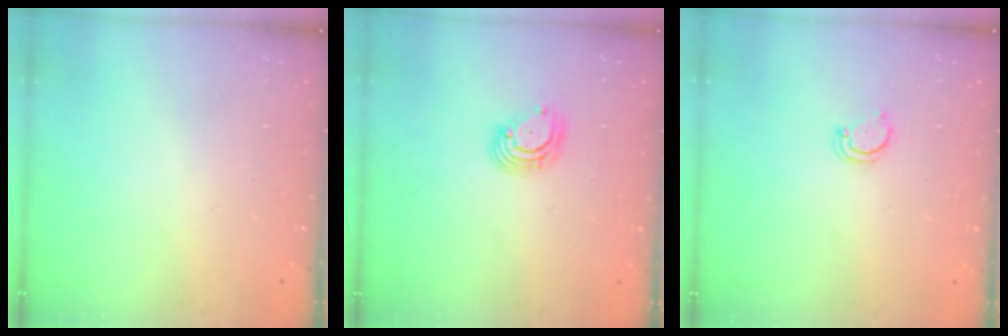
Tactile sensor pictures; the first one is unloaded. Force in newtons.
{"total": 4.9, "press": 4.9, "slide": 0.5}
{"total": 2.1, "press": 2.1, "slide": 0.2}